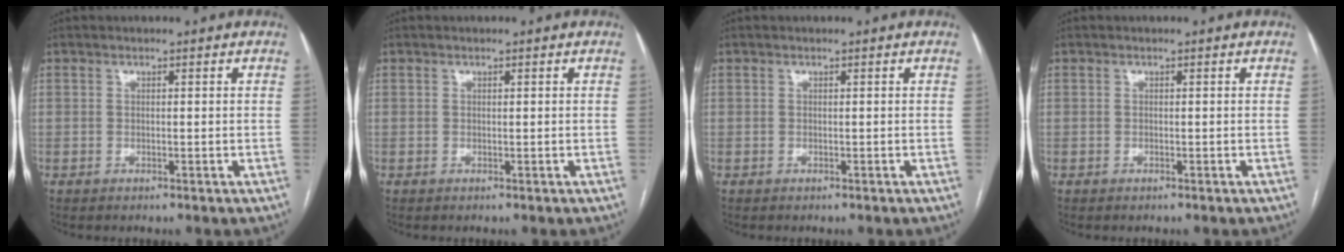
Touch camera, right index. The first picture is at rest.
{"total": 0.0}
{"total": 0.0}
{"total": 0.0}